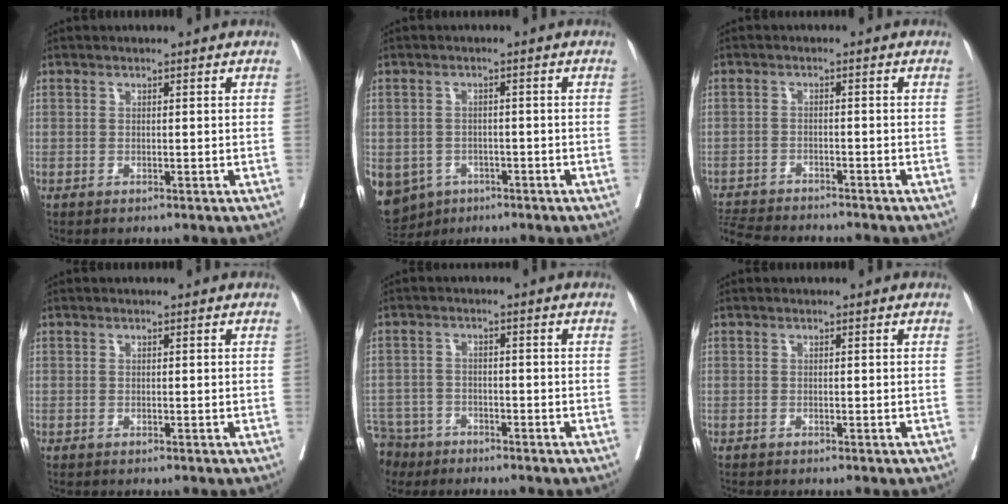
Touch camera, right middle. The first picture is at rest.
{"total": 12.5, "force": [-6.5, 9.8, 4.0], "torque": [-0.123, -0.006, -0.085]}
{"total": 9.9, "force": [-9.4, 1.2, 3.1], "torque": [-0.051, -0.008, -0.146]}
{"total": 1.0, "force": [-0.9, 0.1, 0.4], "torque": [-0.005, -0.001, -0.015]}
{"total": 8.5, "force": [-6.9, 4.9, 1.2], "torque": [-0.040, -0.004, -0.124]}
{"total": 1.6, "force": [-1.5, -0.1, 0.5], "torque": [-0.007, -0.002, -0.025]}